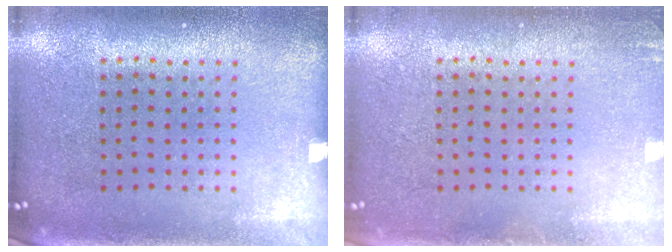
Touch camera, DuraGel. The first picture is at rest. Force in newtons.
{"total": 1.1, "press": 1.1, "slide": 0.1}